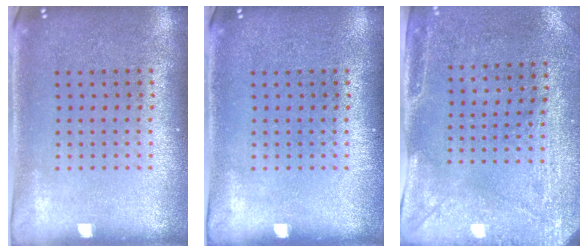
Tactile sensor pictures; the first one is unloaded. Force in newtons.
{"total": 0.0}
{"total": 2.9, "press": 2.3, "slide": 1.8}